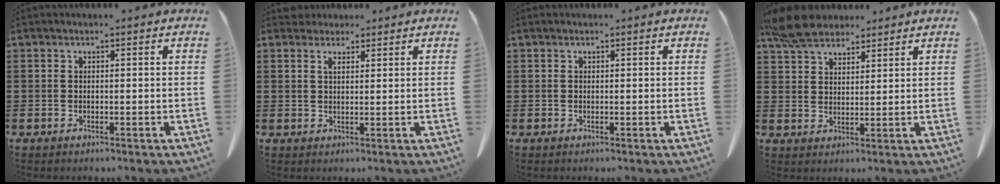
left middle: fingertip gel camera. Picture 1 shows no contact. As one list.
[{"total": 1.5, "force": [1.1, 0.7, 0.8], "torque": [-0.018, 0.003, 0.021]}, {"total": 0.0}, {"total": 7.1, "force": [5.9, 2.7, 2.7], "torque": [-0.073, -0.004, 0.114]}]